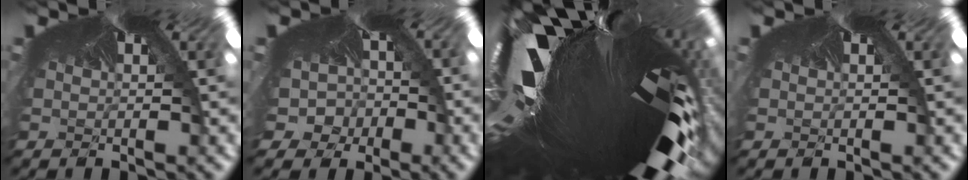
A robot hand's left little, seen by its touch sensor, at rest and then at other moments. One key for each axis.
{"total": 5.9, "fx": -2.5, "fy": 4.7, "fz": 2.6, "tx": -0.072, "ty": -0.025, "tz": -0.042}
{"total": 5.4, "fx": -4.1, "fy": 0.5, "fz": 3.5, "tx": -0.094, "ty": -0.114, "tz": -0.010}
{"total": 0.0}